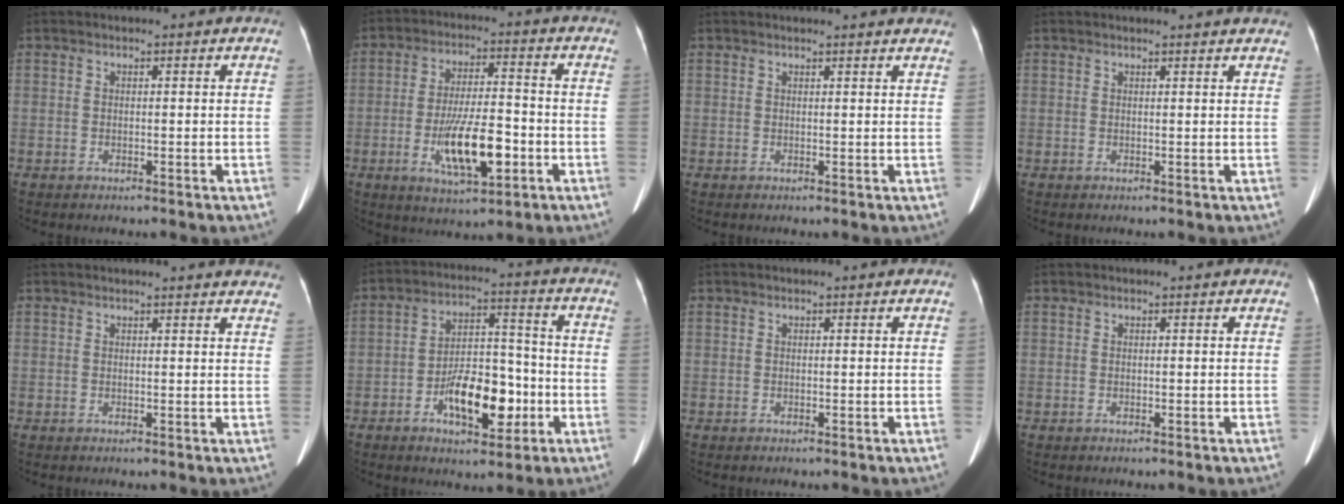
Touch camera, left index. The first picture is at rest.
{"total": 11.1, "force": [-3.5, 3.0, 10.1], "torque": [-0.189, -0.004, -0.054]}
{"total": 5.9, "force": [5.7, 0.3, 1.6], "torque": [-0.017, 0.009, 0.046]}
{"total": 4.5, "force": [4.3, 0.1, 1.2], "torque": [-0.017, 0.008, 0.037]}
{"total": 8.5, "force": [8.2, 1.1, 1.9], "torque": [-0.004, -0.009, 0.065]}
{"total": 11.2, "force": [-4.2, 4.8, 9.2], "torque": [-0.165, 0.017, -0.064]}
{"total": 0.0}
{"total": 0.0}